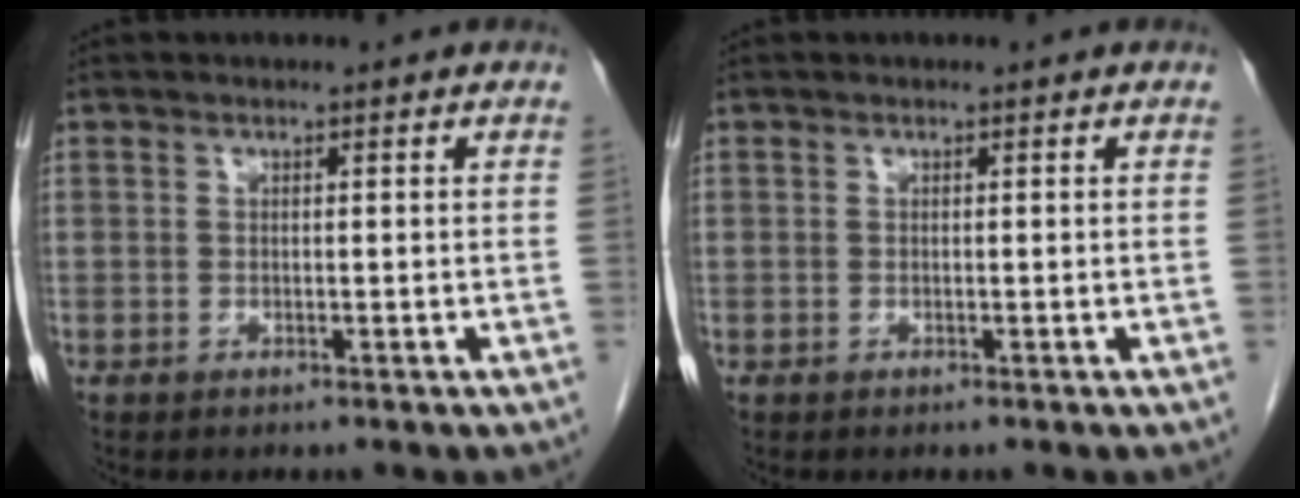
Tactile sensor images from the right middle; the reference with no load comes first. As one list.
[{"total": 0.0}]